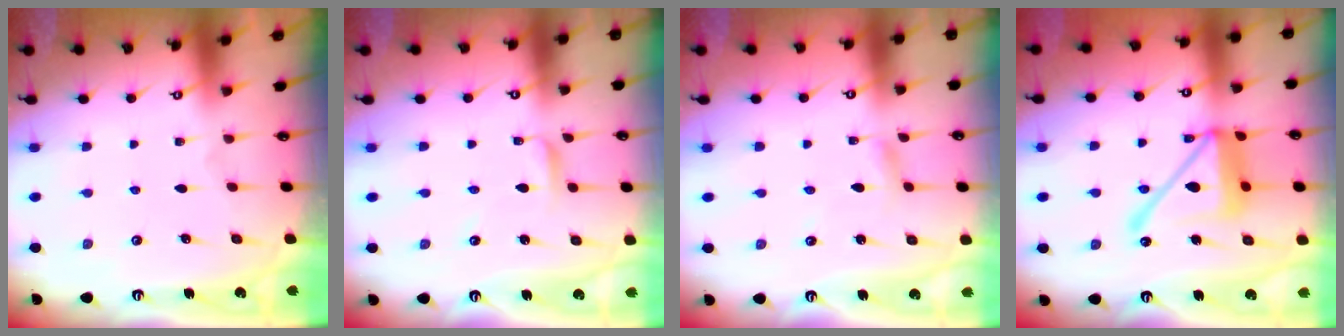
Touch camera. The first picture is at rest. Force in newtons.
{"total": 2.7, "press": 2.7, "slide": 0.2}
{"total": 2.8, "press": 2.8, "slide": 0.4}
{"total": 16.8, "press": 16.7, "slide": 1.9}